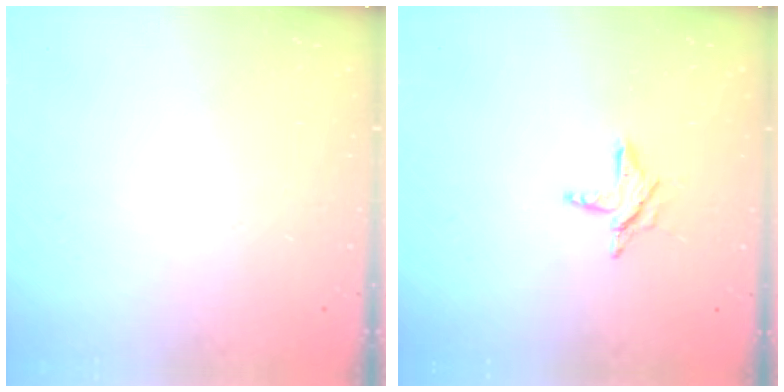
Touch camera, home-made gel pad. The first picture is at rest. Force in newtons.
{"total": 6.0, "press": 6.0, "slide": 0.3}